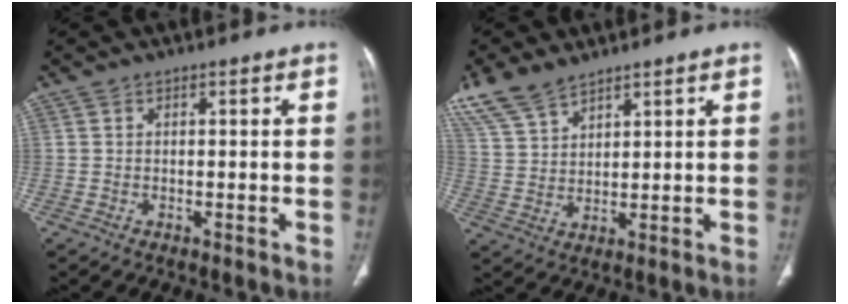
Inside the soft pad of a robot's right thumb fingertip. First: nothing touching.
{"total": 8.7, "force": [6.8, 3.7, 4.1], "torque": [-0.079, -0.013, 0.149]}